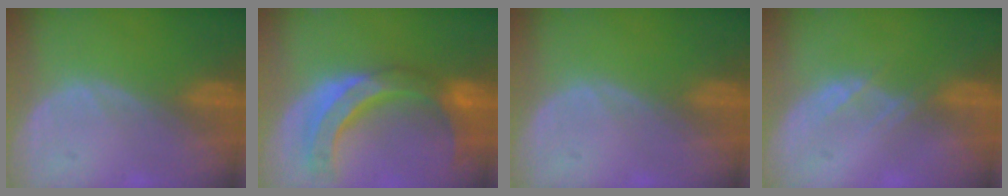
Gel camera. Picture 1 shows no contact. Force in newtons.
{"total": 11.1, "press": 9.5, "slide": 5.8}
{"total": 0.0}
{"total": 1.5, "press": 1.4, "slide": 0.2}